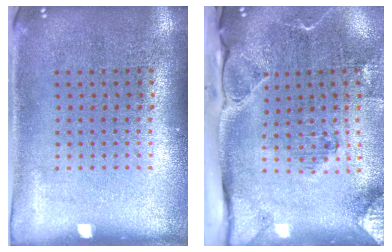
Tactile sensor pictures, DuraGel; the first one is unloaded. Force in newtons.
{"total": 3.0, "press": 2.3, "slide": 1.9}